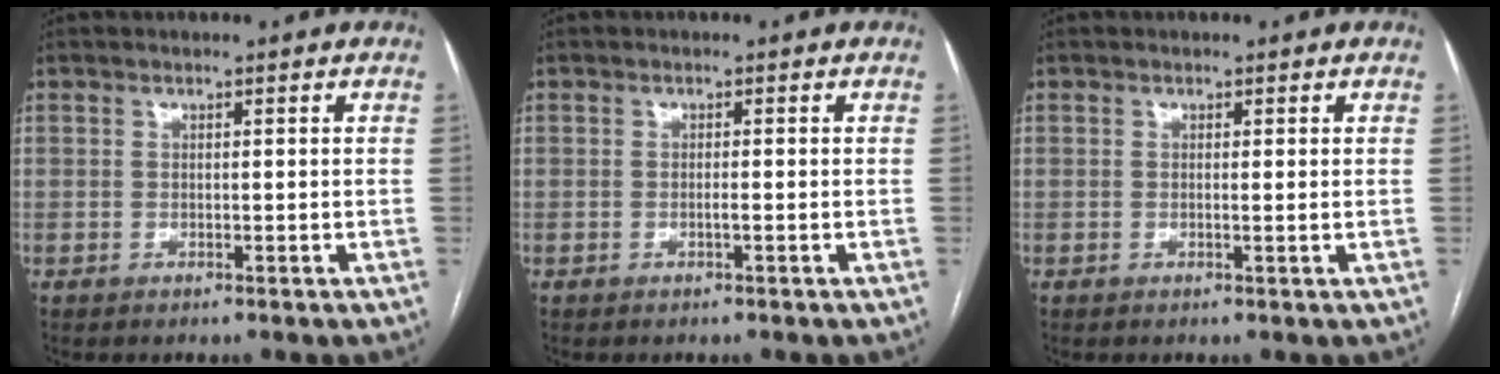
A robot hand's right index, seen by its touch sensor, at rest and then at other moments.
{"total": 0.8, "force": [-0.3, -0.1, 0.7], "torque": [-0.014, 0.001, -0.006]}
{"total": 0.5, "force": [0.1, -0.1, 0.5], "torque": [-0.008, -0.001, -0.001]}